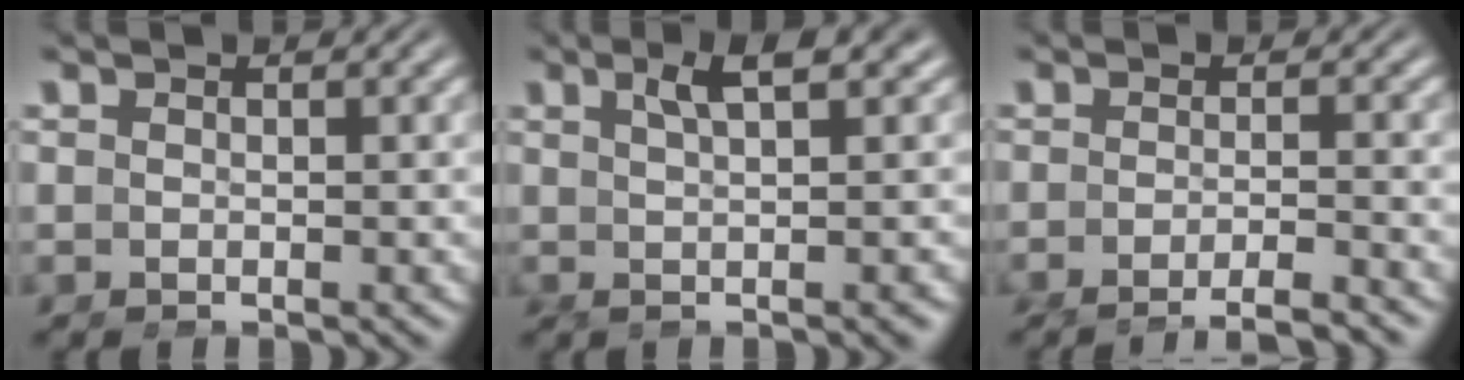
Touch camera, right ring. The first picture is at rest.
{"total": 3.7, "force": [0.8, -0.5, 3.6], "torque": [-0.040, 0.019, 0.014]}
{"total": 5.9, "force": [-5.7, 0.5, 1.5], "torque": [-0.009, 0.001, -0.097]}